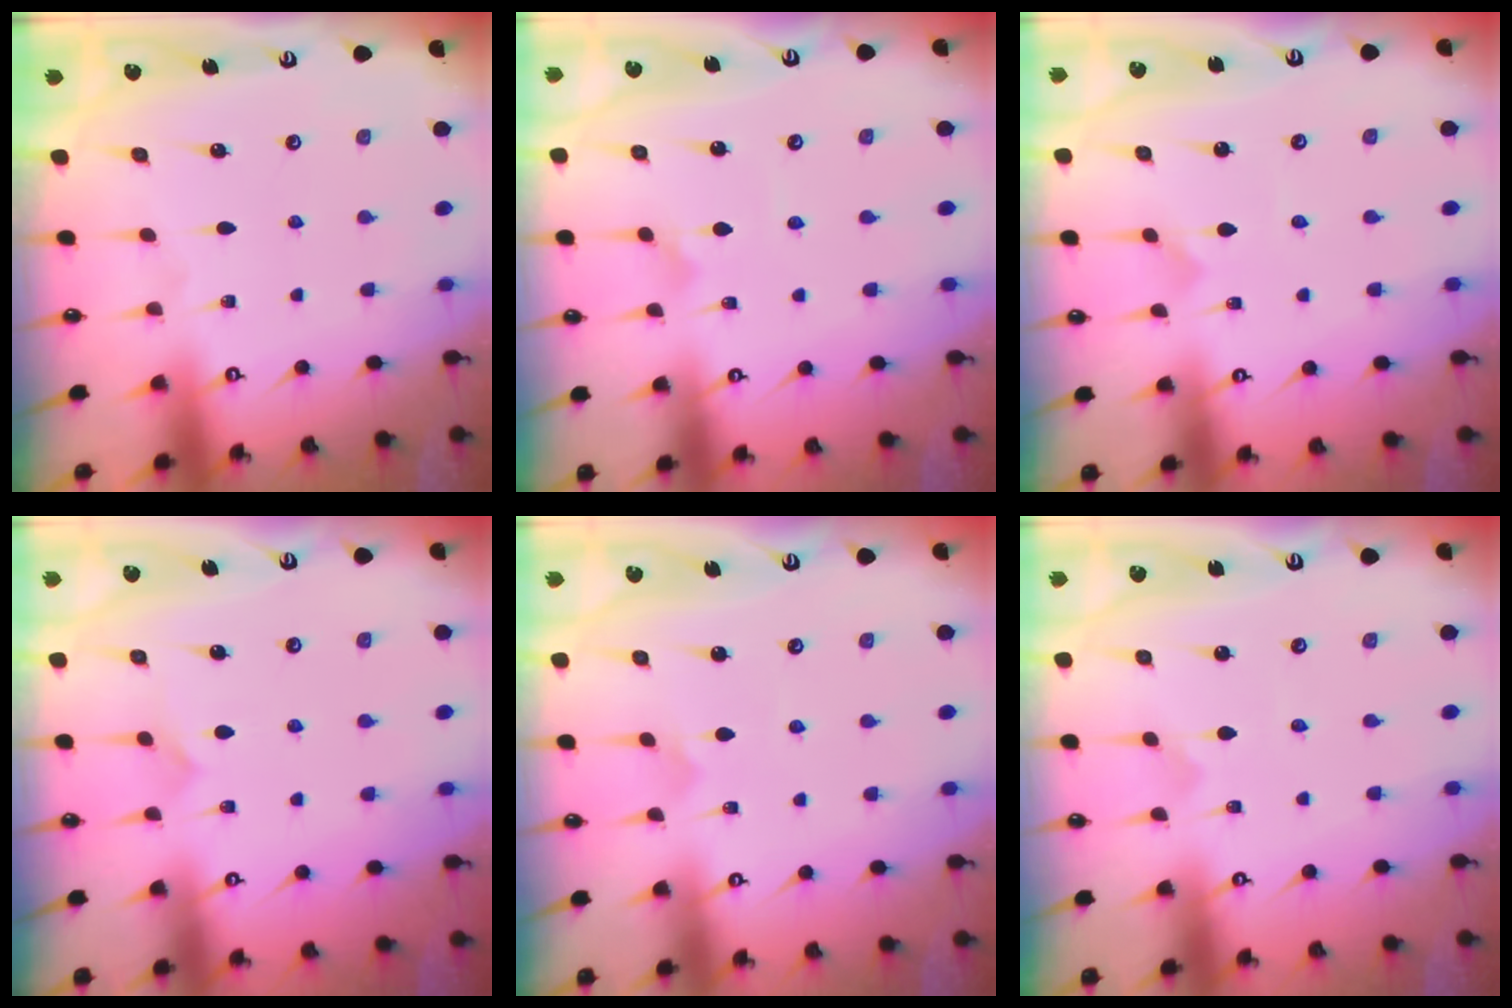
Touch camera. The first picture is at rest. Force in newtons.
{"total": 2.5, "press": 2.5, "slide": 0.3}
{"total": 0.0}
{"total": 5.9, "press": 5.9, "slide": 0.1}
{"total": 2.9, "press": 2.9, "slide": 0.2}
{"total": 0.0}